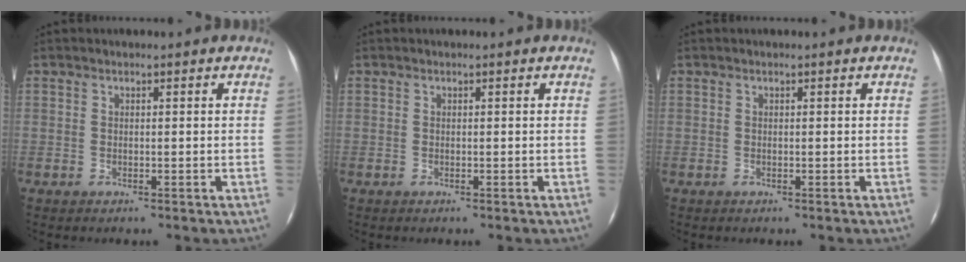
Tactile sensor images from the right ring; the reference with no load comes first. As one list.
[{"total": 0.0}, {"total": 0.0}]